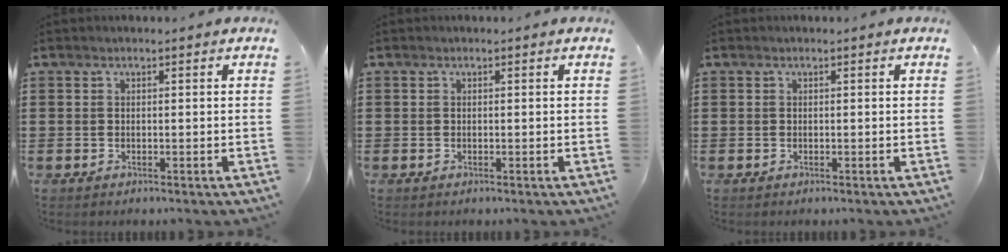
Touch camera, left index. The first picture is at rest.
{"total": 0.0}
{"total": 0.0}